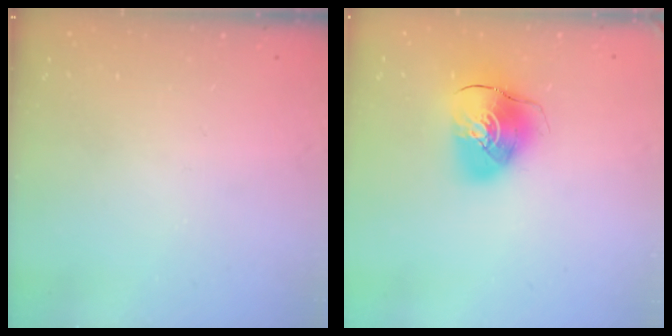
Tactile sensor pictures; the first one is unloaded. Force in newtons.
{"total": 10.8, "press": 10.7, "slide": 1.5}